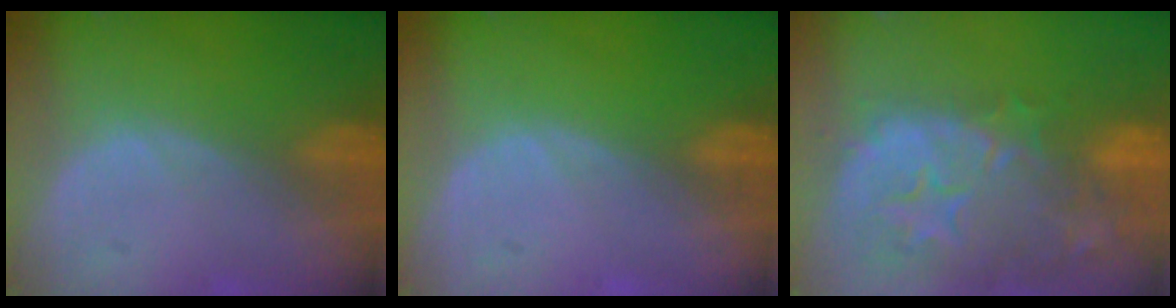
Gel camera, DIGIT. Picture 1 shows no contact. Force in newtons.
{"total": 0.0}
{"total": 15.0, "press": 12.0, "slide": 9.1}